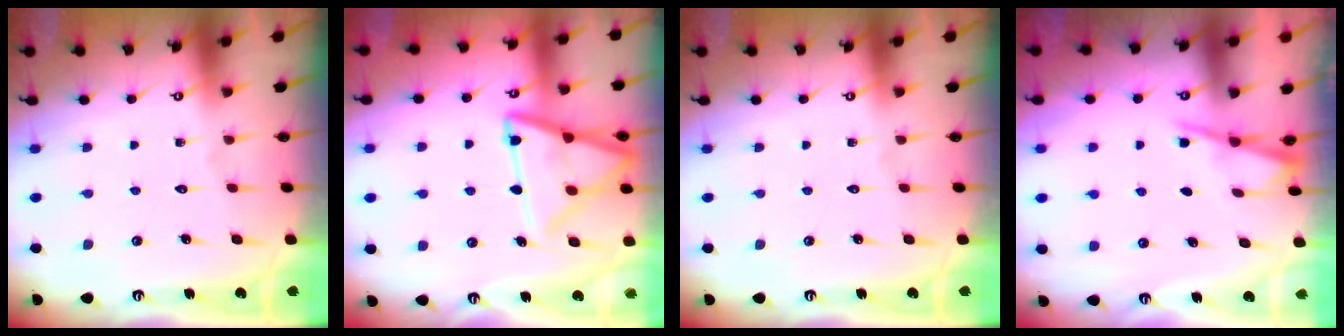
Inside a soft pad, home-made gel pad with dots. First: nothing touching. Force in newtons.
{"total": 16.3, "press": 16.2, "slide": 1.7}
{"total": 0.0}
{"total": 2.3, "press": 2.2, "slide": 0.4}